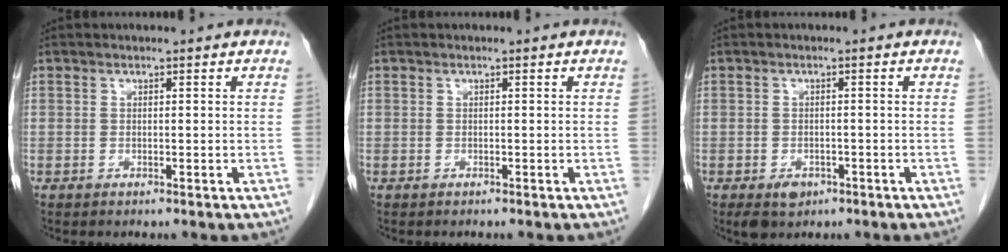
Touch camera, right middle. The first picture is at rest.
{"total": 0.0}
{"total": 3.5, "force": [-1.9, 2.3, 1.8], "torque": [-0.030, -0.003, -0.021]}